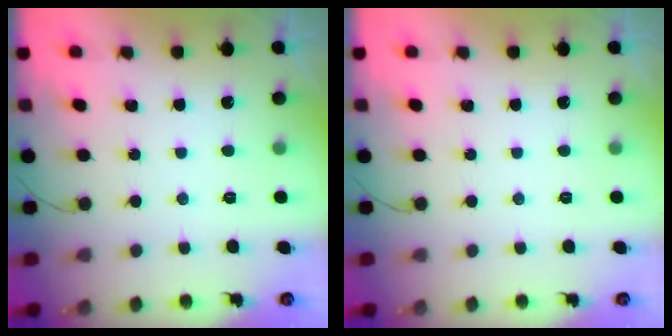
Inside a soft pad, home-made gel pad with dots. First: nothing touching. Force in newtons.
{"total": 0.0}